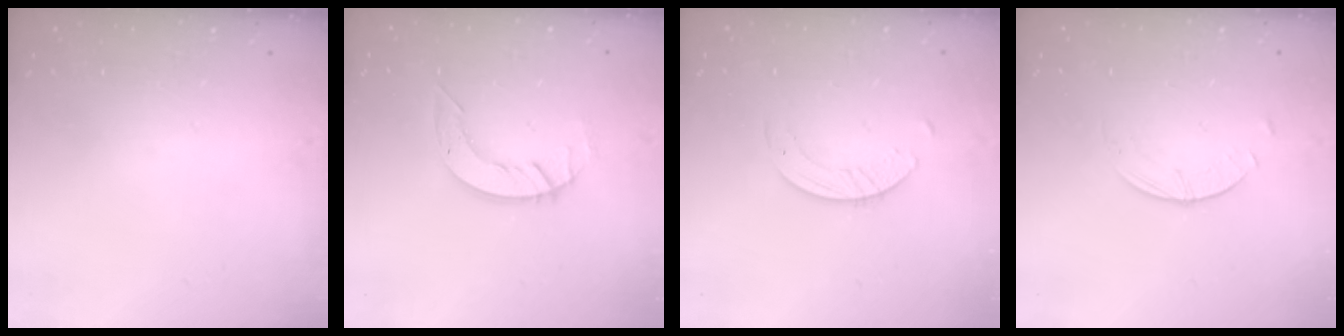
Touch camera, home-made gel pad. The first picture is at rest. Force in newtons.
{"total": 6.1, "press": 6.1, "slide": 0.5}
{"total": 4.5, "press": 4.5, "slide": 0.3}
{"total": 0.9, "press": 0.9, "slide": 0.1}